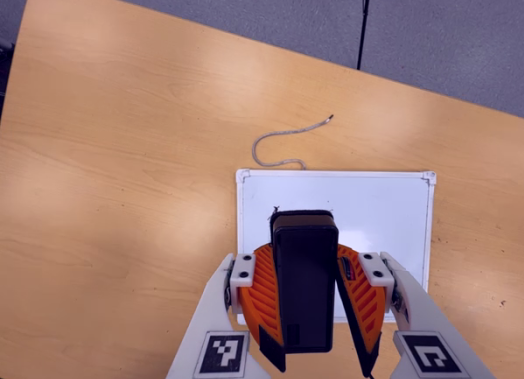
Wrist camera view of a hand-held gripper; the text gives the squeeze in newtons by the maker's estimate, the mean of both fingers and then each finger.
{"total": 9.2, "left": 9.2, "right": 9.2}